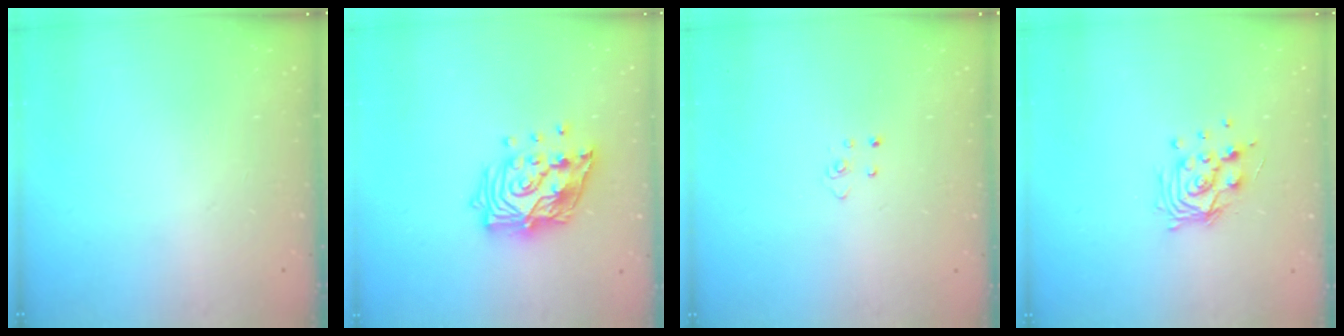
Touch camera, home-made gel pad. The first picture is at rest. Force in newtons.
{"total": 17.9, "press": 17.8, "slide": 2.1}
{"total": 3.2, "press": 3.2, "slide": 0.2}
{"total": 10.5, "press": 10.5, "slide": 0.6}